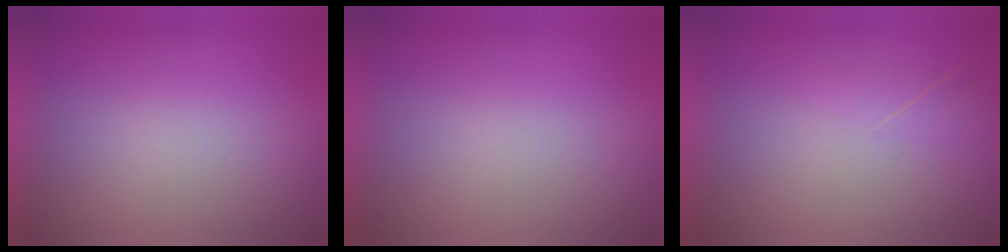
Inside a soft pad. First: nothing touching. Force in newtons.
{"total": 0.0}
{"total": 1.9}